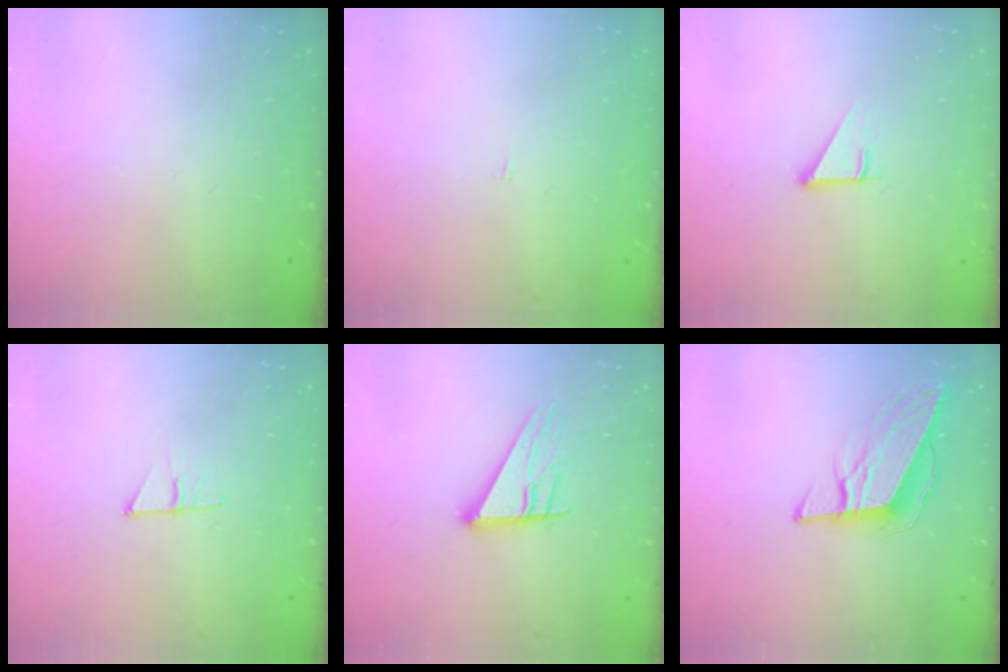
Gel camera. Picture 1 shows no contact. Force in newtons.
{"total": 2.2, "press": 2.2, "slide": 0.2}
{"total": 3.0, "press": 3.0, "slide": 0.1}
{"total": 7.0, "press": 7.0, "slide": 0.5}
{"total": 12.9, "press": 12.9, "slide": 1.2}
{"total": 10.8, "press": 10.3, "slide": 3.1}